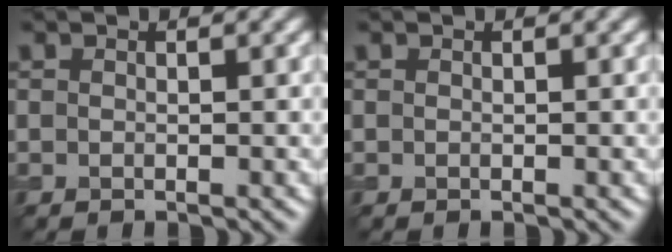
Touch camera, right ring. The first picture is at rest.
{"total": 0.0}